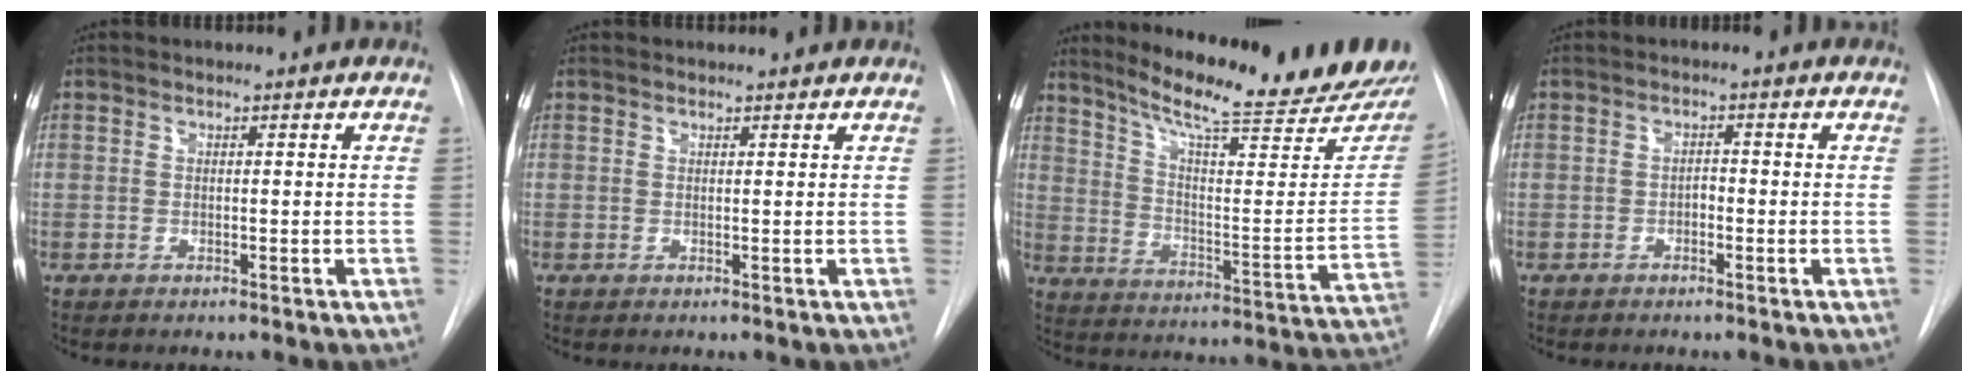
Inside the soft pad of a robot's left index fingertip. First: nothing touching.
{"total": 0.8, "force": [0.8, 0.2, 0.1], "torque": [-0.008, 0.009, 0.011]}
{"total": 23.2, "force": [20.1, 1.6, 11.5], "torque": [-0.180, -0.086, 0.270]}
{"total": 1.6, "force": [-1.4, 0.5, 0.6], "torque": [-0.006, -0.002, -0.024]}